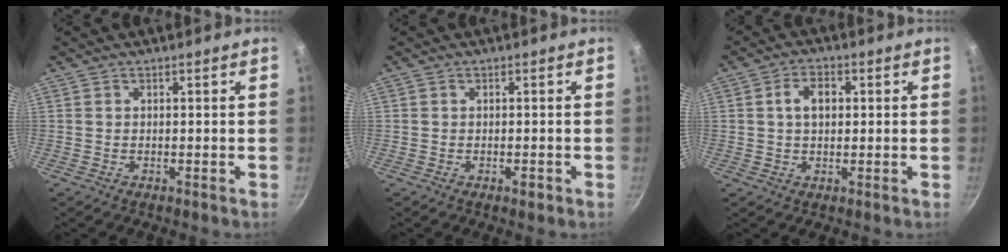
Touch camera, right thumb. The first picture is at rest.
{"total": 1.3, "force": [-0.6, 0.6, 1.0], "torque": [-0.014, 0.003, -0.011]}
{"total": 4.9, "force": [0.8, 3.2, 3.5], "torque": [-0.047, 0.010, 0.010]}